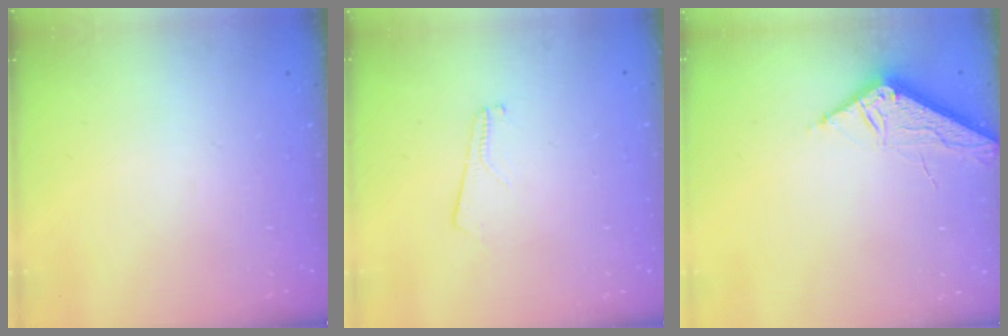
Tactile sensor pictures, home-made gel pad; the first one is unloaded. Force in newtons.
{"total": 2.6, "press": 2.6, "slide": 0.3}
{"total": 6.5, "press": 6.5, "slide": 0.7}